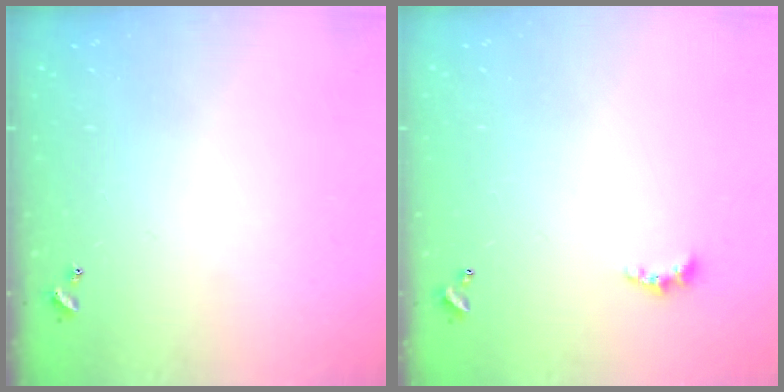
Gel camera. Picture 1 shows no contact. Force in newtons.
{"total": 3.2, "press": 3.1, "slide": 0.7}